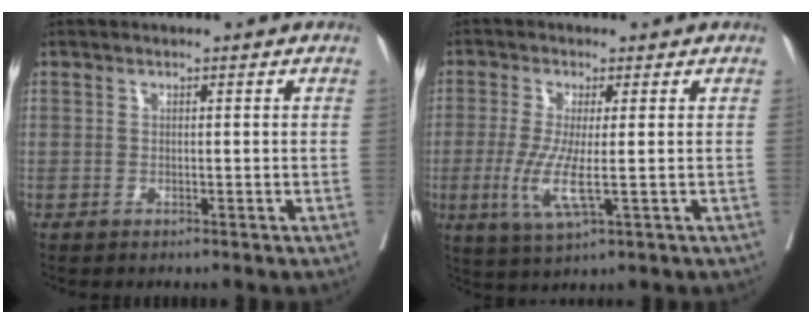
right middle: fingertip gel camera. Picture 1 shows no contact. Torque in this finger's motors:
{"motor_torque": [1.20, -0.28, 0.23, 0.10]}